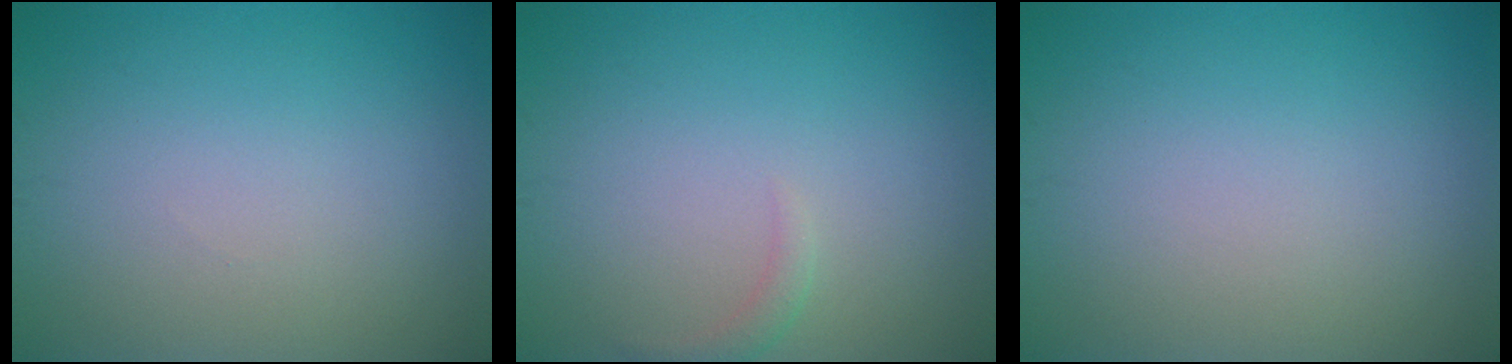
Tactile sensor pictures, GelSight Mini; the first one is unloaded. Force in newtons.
{"total": 1.0, "press": 1.0, "slide": 0.1}
{"total": 0.0}